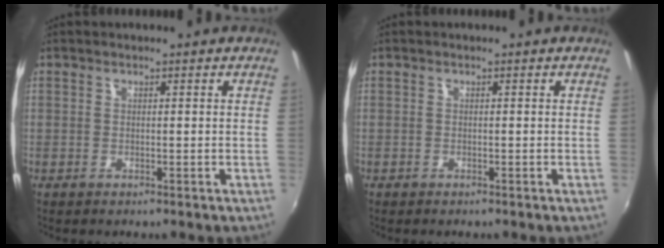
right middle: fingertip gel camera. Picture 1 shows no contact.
{"total": 0.5, "force": [-0.4, 0.3, 0.0], "torque": [-0.002, -0.002, -0.008]}